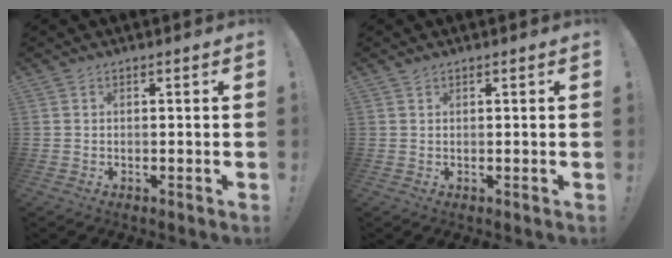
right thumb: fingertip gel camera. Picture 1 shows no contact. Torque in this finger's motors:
{"motor_torque": [-0.04, 0.13, 0.14, 0.09, -0.02]}